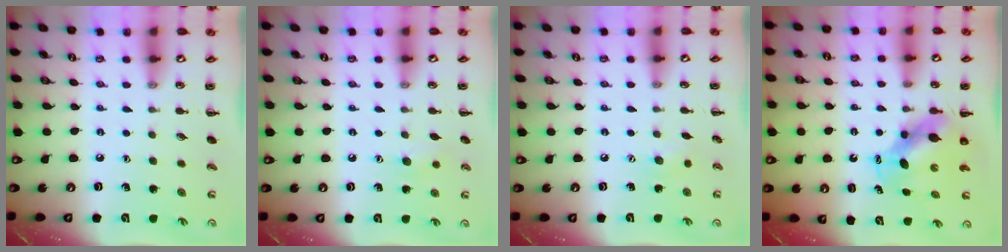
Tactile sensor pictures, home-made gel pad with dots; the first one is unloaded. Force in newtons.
{"total": 5.4, "press": 5.3, "slide": 1.3}
{"total": 4.4, "press": 4.3, "slide": 0.7}
{"total": 6.4, "press": 6.3, "slide": 1.1}